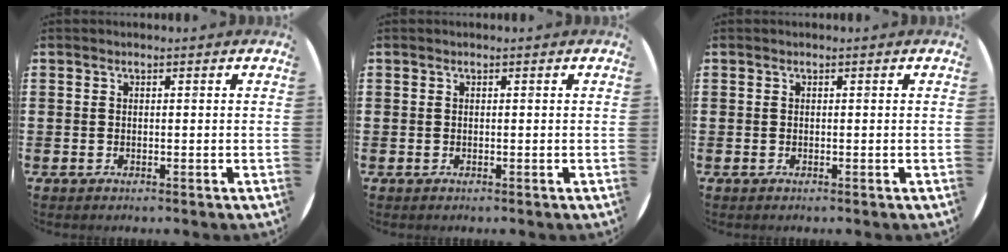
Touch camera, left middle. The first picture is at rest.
{"total": 0.0}
{"total": 0.0}